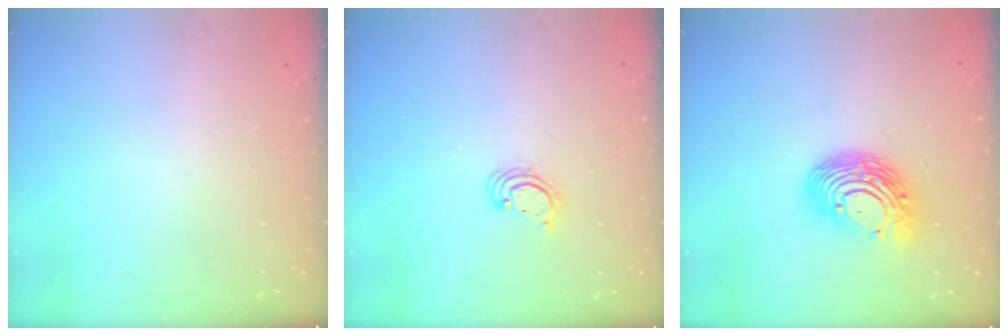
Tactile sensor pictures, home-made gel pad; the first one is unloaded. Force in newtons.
{"total": 2.4, "press": 2.4, "slide": 0.1}
{"total": 14.5, "press": 14.4, "slide": 1.3}